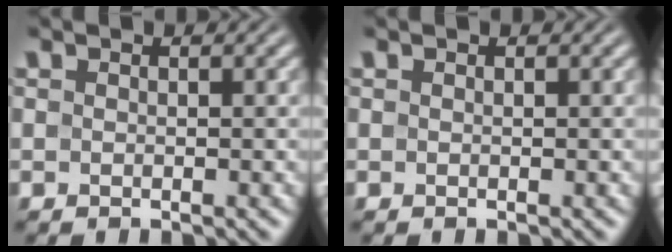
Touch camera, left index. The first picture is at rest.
{"total": 0.0}